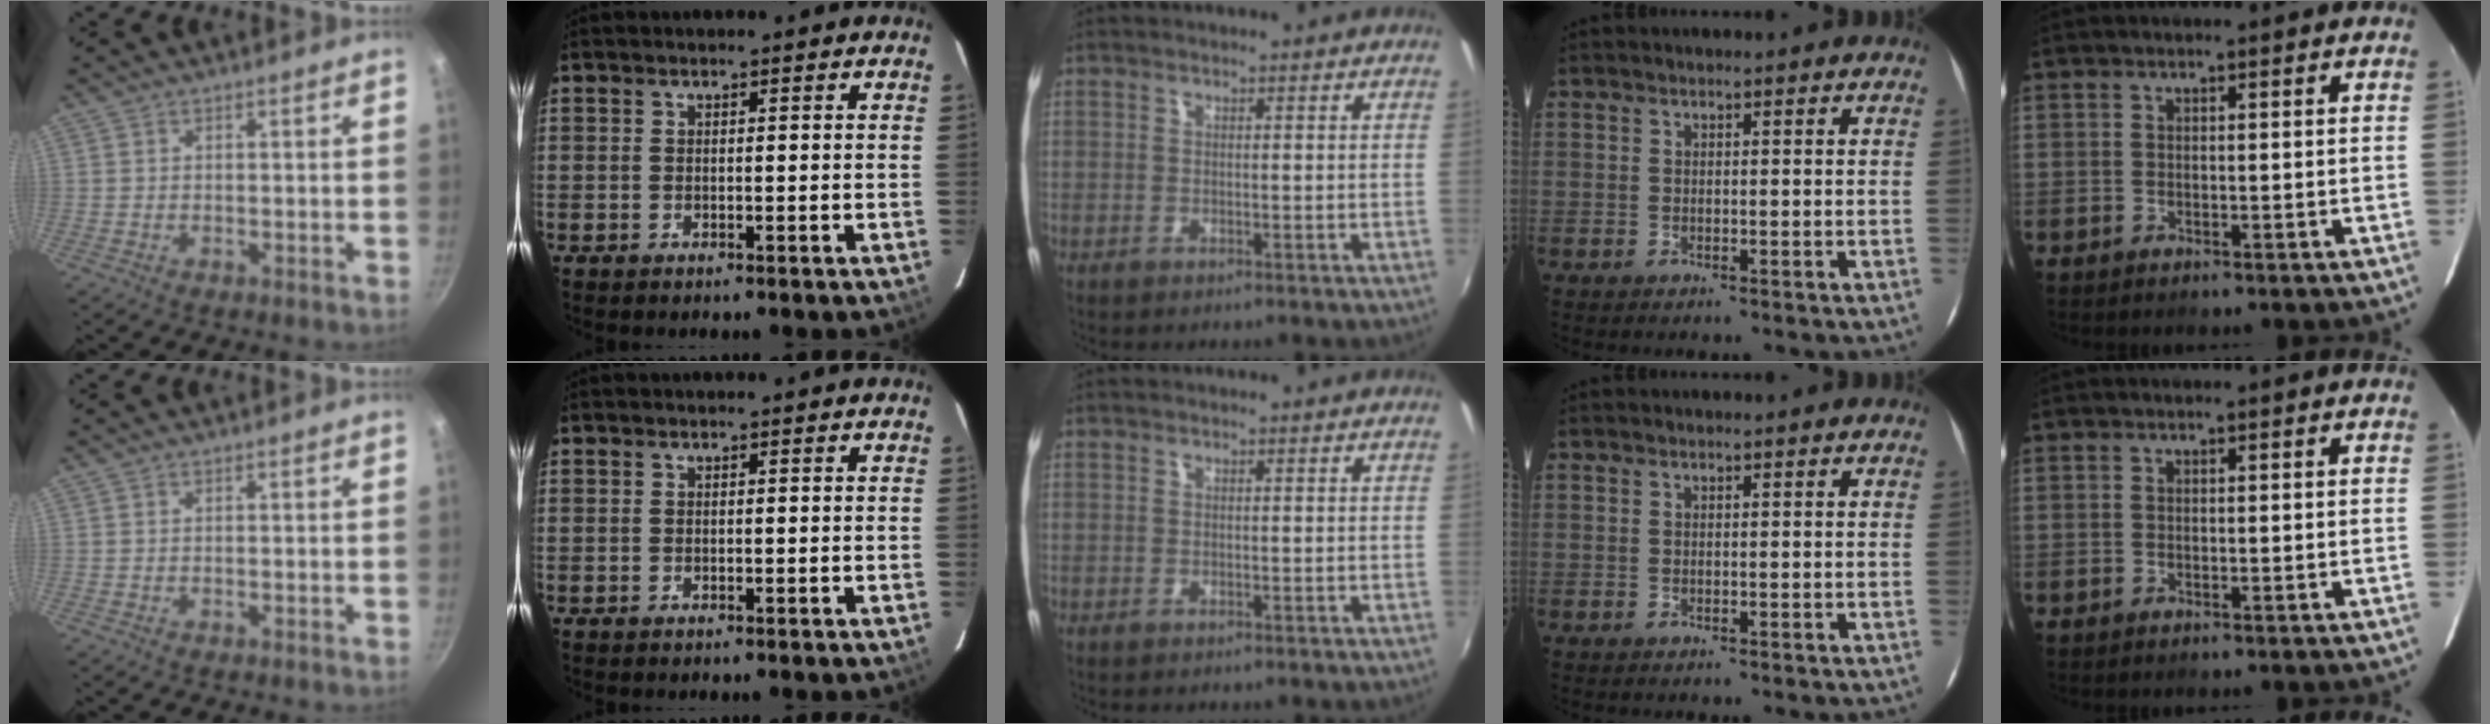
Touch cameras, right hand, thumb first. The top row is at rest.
{}